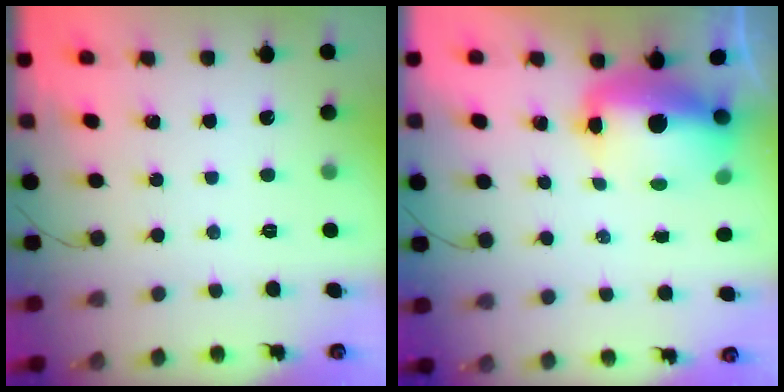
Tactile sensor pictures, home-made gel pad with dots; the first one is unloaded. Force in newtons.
{"total": 12.2, "press": 11.8, "slide": 2.9}